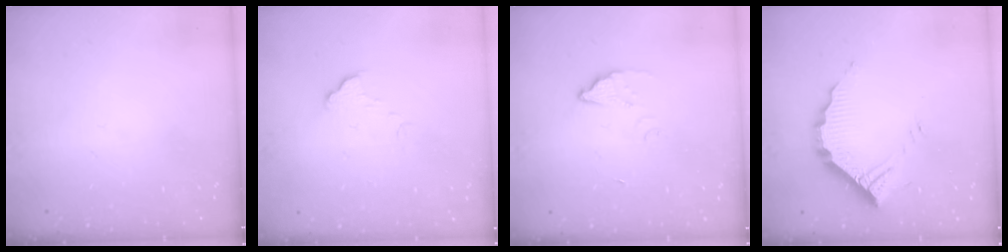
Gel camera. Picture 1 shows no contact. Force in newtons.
{"total": 5.5, "press": 5.5, "slide": 0.5}
{"total": 3.5, "press": 3.4, "slide": 0.3}
{"total": 10.1, "press": 10.1, "slide": 0.4}